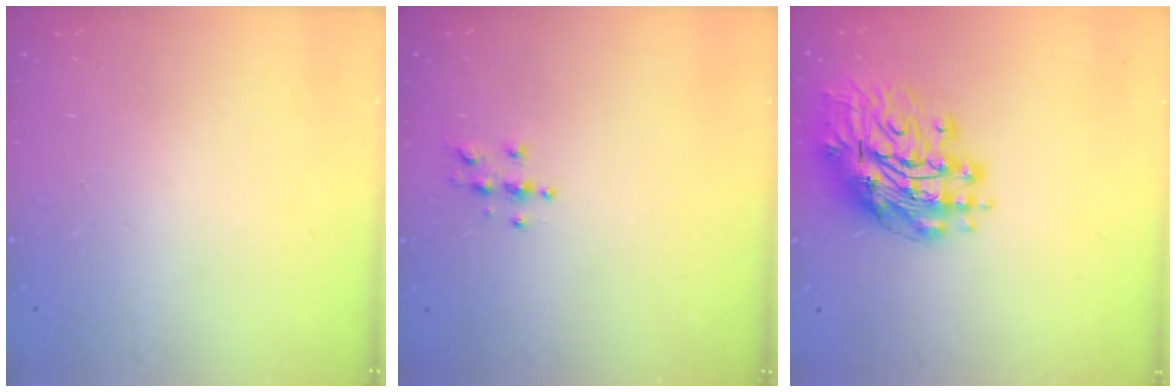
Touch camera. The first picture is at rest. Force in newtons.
{"total": 3.9, "press": 3.8, "slide": 0.4}
{"total": 14.3, "press": 14.2, "slide": 1.9}